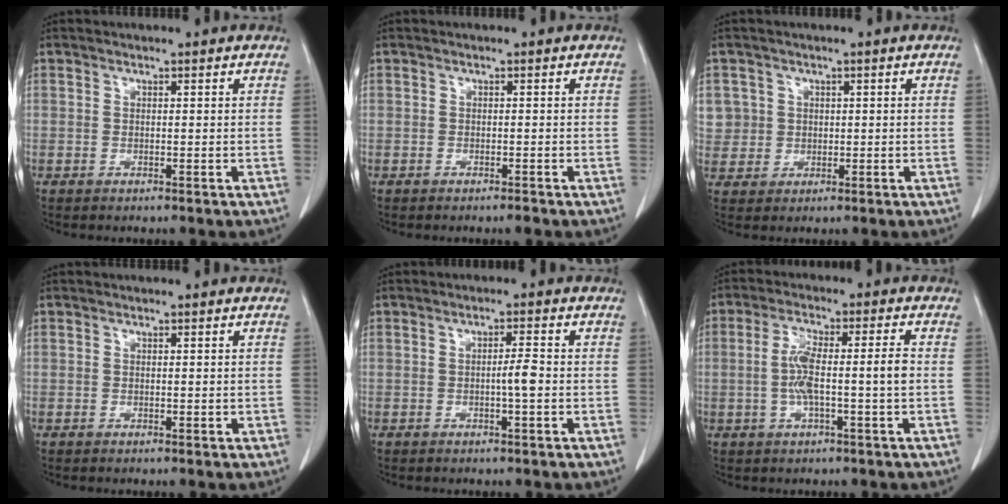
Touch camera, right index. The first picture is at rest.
{"total": 0.6, "force": [-0.6, 0.0, 0.3], "torque": [-0.008, -0.001, -0.009]}
{"total": 4.9, "force": [1.3, 4.7, 0.0], "torque": [0.011, 0.010, 0.031]}
{"total": 0.5, "force": [-0.1, 0.2, 0.5], "torque": [-0.010, -0.001, 0.003]}
{"total": 2.5, "force": [-0.5, 0.0, 2.5], "torque": [-0.042, 0.000, -0.010]}
{"total": 7.3, "force": [-0.8, 0.4, 7.3], "torque": [-0.147, 0.014, -0.014]}